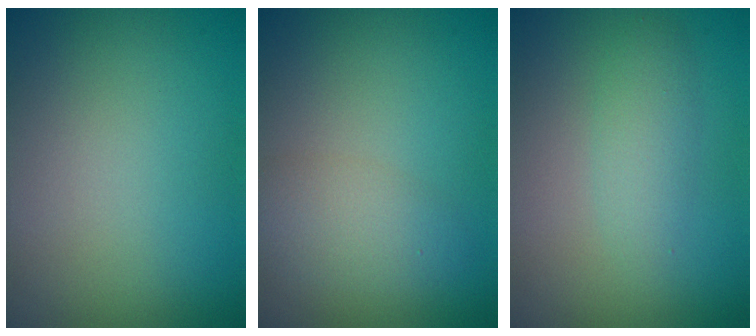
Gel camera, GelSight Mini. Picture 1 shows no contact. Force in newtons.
{"total": 2.9, "press": 2.9, "slide": 0.1}
{"total": 2.0, "press": 2.0, "slide": 0.0}